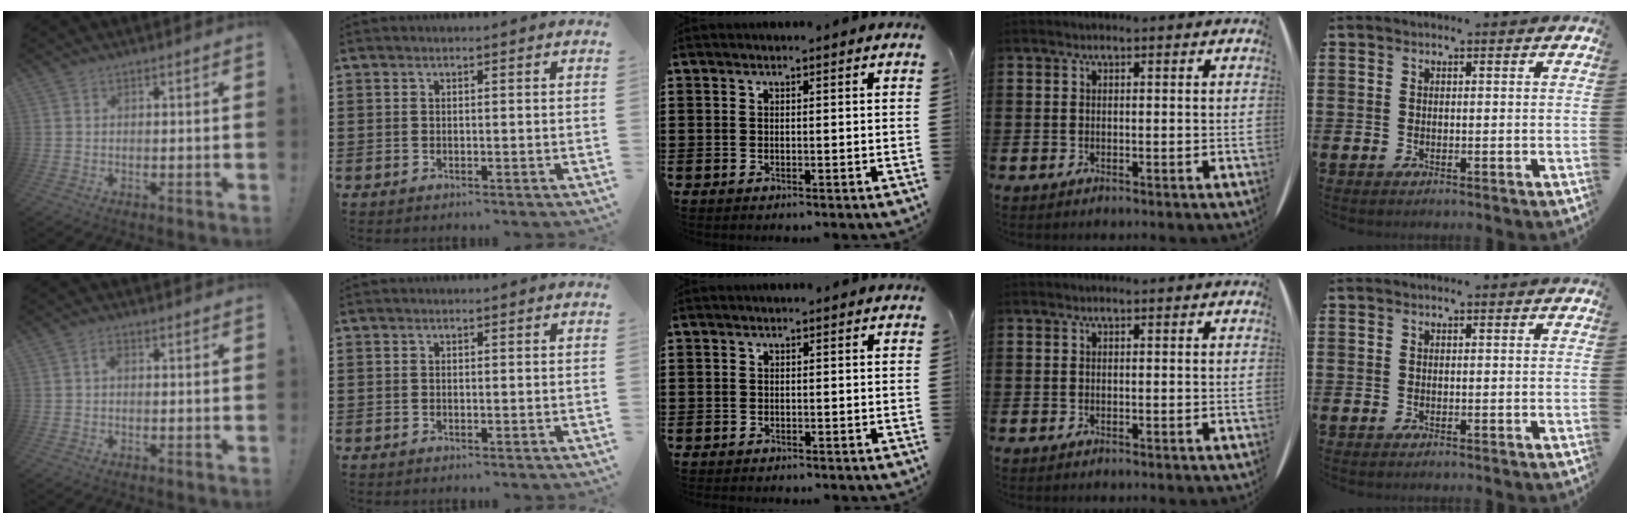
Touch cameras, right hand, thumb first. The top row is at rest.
{"thumb": {"total": 1.6, "force": [-0.1, 1.0, 1.2], "torque": [-0.025, 0.007, -0.004]}, "middle": {"total": 0.8, "force": [-0.6, 0.5, -0.1], "torque": [0.003, 0.004, -0.015]}}